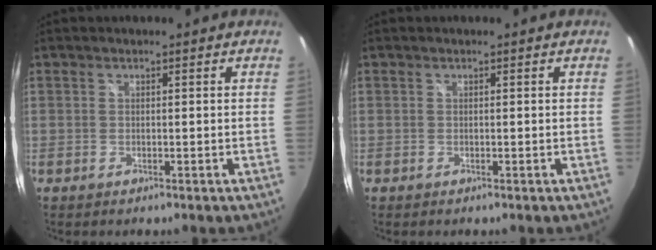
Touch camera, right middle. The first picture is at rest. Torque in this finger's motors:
{"motor_torque": [0.00, -0.01, -0.02, -0.01]}